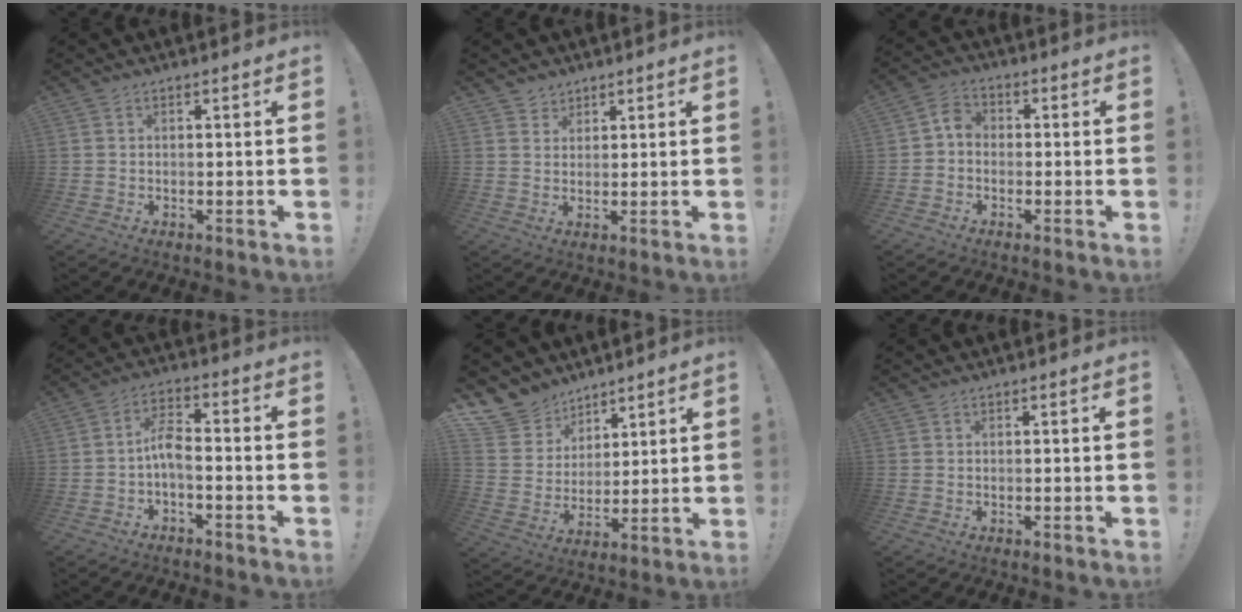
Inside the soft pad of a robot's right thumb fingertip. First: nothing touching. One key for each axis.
{"total": 3.1, "fx": 2.3, "fy": 2.0, "fz": -0.2, "tx": 0.005, "ty": -0.015, "tz": 0.042}
{"total": 4.2, "fx": -1.3, "fy": 3.3, "fz": 2.3, "tx": -0.049, "ty": 0.015, "tz": -0.024}
{"total": 6.6, "fx": -2.0, "fy": 2.8, "fz": 5.7, "tx": -0.114, "ty": 0.006, "tz": -0.036}
{"total": 11.2, "fx": 8.5, "fy": 7.1, "fz": 1.5, "tx": -0.040, "ty": -0.067, "tz": 0.171}
{"total": 0.0}